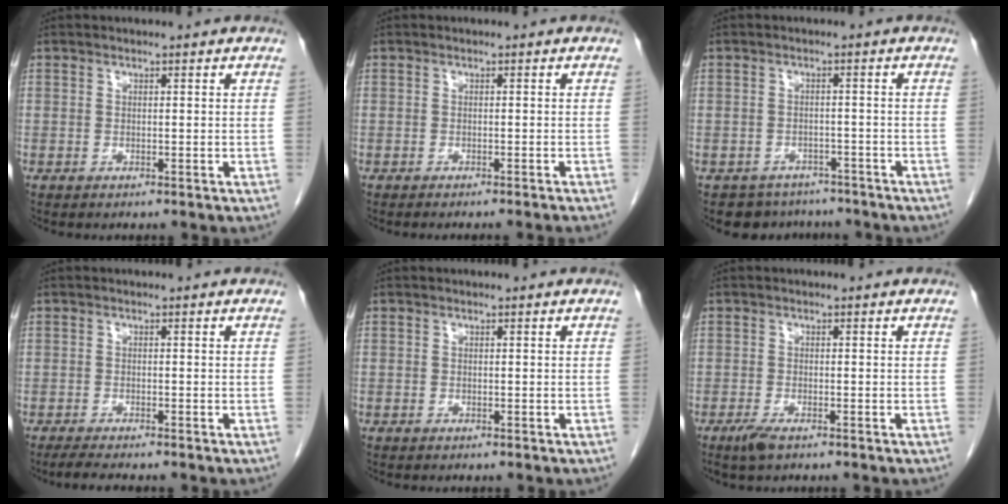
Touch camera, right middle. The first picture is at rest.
{"total": 3.9, "force": [-3.5, -0.6, 1.7], "torque": [-0.011, 0.001, -0.044]}
{"total": 5.8, "force": [-4.9, 3.1, -0.1], "torque": [0.011, 0.016, -0.062]}
{"total": 3.5, "force": [-2.9, 0.2, 1.9], "torque": [-0.033, -0.008, -0.044]}
{"total": 0.0}
{"total": 2.3, "force": [-1.6, 0.6, 1.6], "torque": [-0.038, -0.005, -0.029]}